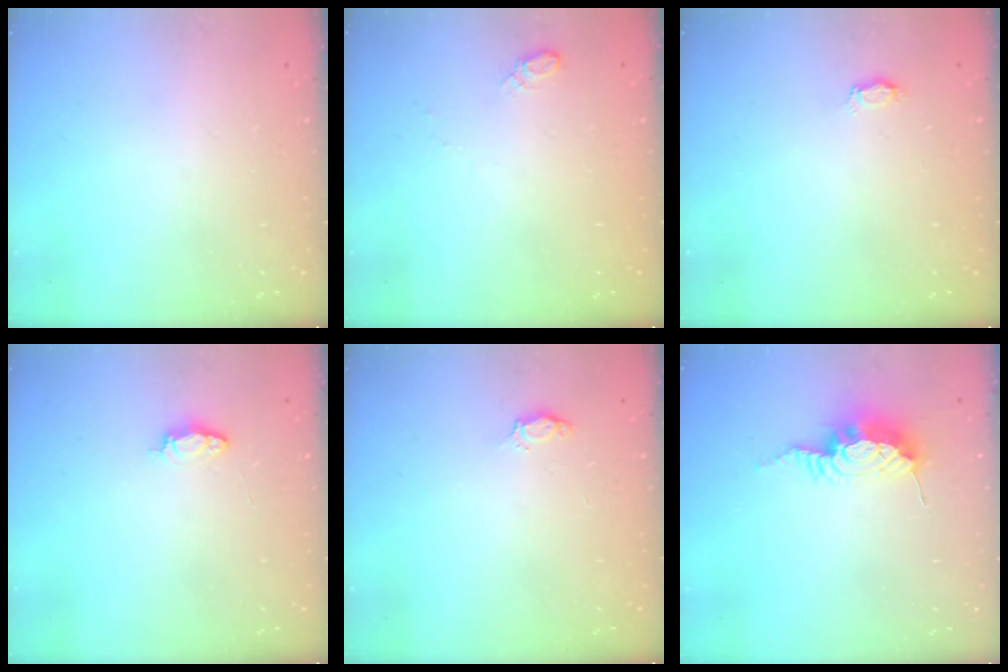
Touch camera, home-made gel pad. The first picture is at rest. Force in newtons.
{"total": 4.8, "press": 4.7, "slide": 0.7}
{"total": 3.1, "press": 3.1, "slide": 0.3}
{"total": 3.7, "press": 3.7, "slide": 0.4}
{"total": 3.0, "press": 2.9, "slide": 0.4}
{"total": 10.6, "press": 10.5, "slide": 0.9}